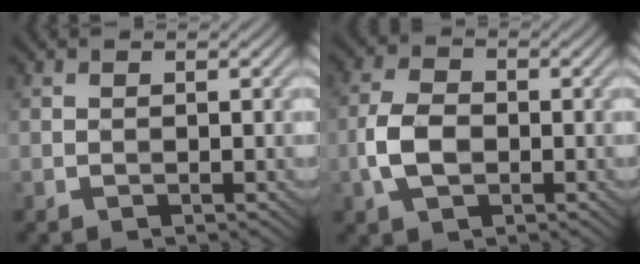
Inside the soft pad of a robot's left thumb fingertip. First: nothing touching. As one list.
[{"total": 5.2, "force": [-1.2, 3.2, 3.9], "torque": [-0.092, -0.002, -0.030]}]